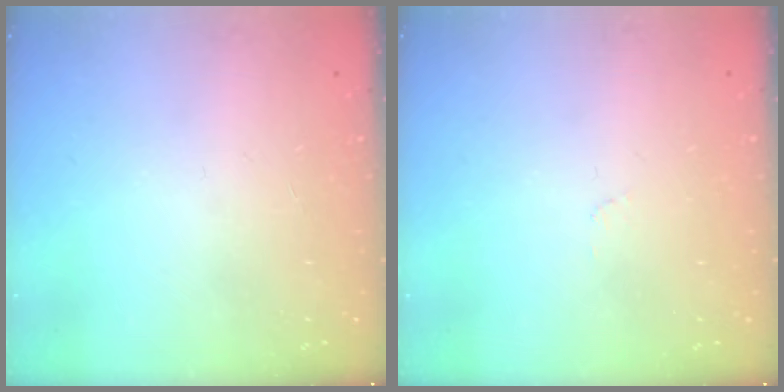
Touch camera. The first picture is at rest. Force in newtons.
{"total": 2.5, "press": 2.4, "slide": 0.3}